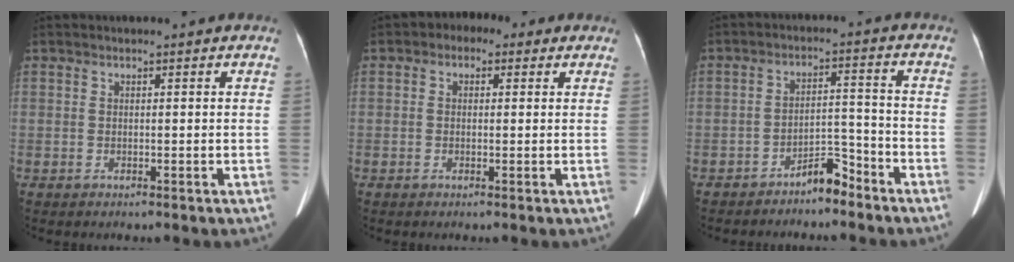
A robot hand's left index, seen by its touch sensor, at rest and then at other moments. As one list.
[{"total": 3.5, "force": [1.1, 2.8, 1.8], "torque": [-0.029, 0.029, 0.010]}, {"total": 4.9, "force": [-4.2, 1.3, 2.1], "torque": [-0.033, 0.012, -0.072]}]